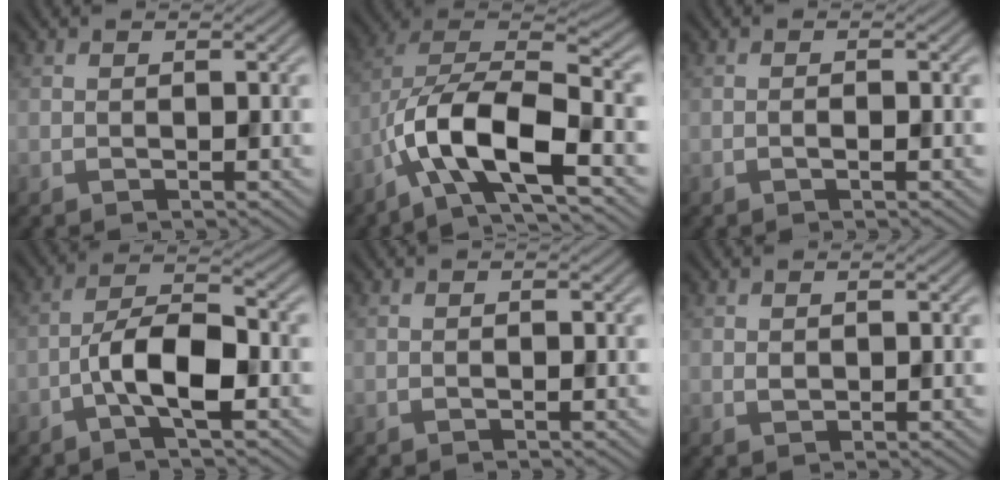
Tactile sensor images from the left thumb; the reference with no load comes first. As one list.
[{"total": 12.2, "force": [-5.3, 4.7, 10.0], "torque": [-0.195, -0.004, -0.109]}, {"total": 0.8, "force": [-0.4, 0.1, 0.7], "torque": [-0.011, 0.001, -0.006]}, {"total": 7.1, "force": [-2.8, 2.3, 6.1], "torque": [-0.112, 0.015, -0.063]}, {"total": 0.0}, {"total": 0.8, "force": [0.3, 0.6, 0.4], "torque": [-0.011, -0.002, 0.007]}]